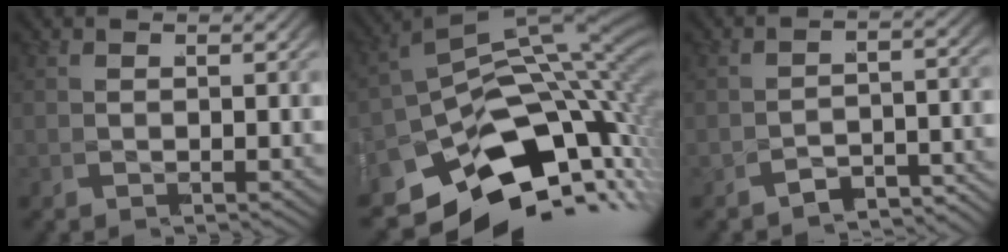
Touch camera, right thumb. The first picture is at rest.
{"total": 19.8, "force": [-8.3, 11.5, 13.8], "torque": [-0.222, -0.050, -0.108]}
{"total": 5.1, "force": [-5.1, 0.2, 0.6], "torque": [-0.011, -0.002, -0.083]}